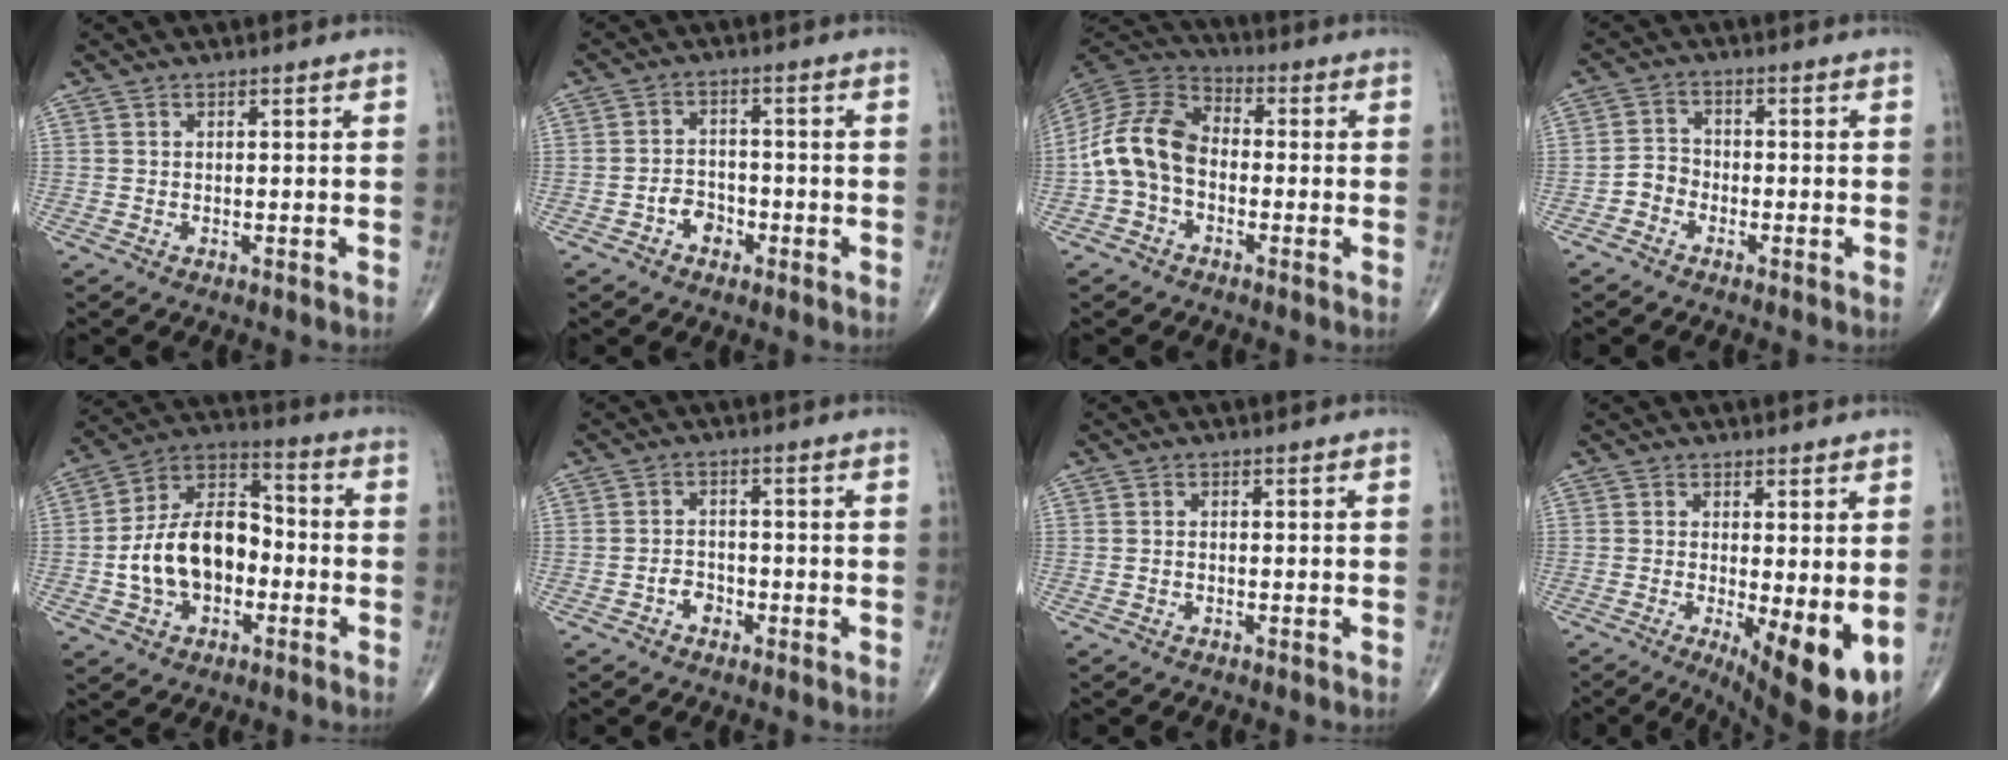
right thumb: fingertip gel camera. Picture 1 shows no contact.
{"total": 4.2, "force": [-2.0, 3.1, 1.9], "torque": [-0.012, 0.021, -0.039]}
{"total": 12.4, "force": [-2.2, 8.7, 8.5], "torque": [-0.158, 0.037, -0.056]}
{"total": 3.3, "force": [-1.9, 2.5, 1.0], "torque": [-0.007, 0.017, -0.046]}
{"total": 16.1, "force": [-2.9, 10.6, 11.8], "torque": [-0.186, 0.043, -0.055]}
{"total": 1.8, "force": [-1.0, 1.3, 0.6], "torque": [-0.004, 0.006, -0.023]}
{"total": 0.5, "force": [-0.3, 0.4, 0.3], "torque": [-0.005, 0.002, -0.006]}
{"total": 10.8, "force": [-2.0, 3.4, 10.0], "torque": [-0.147, -0.024, -0.022]}